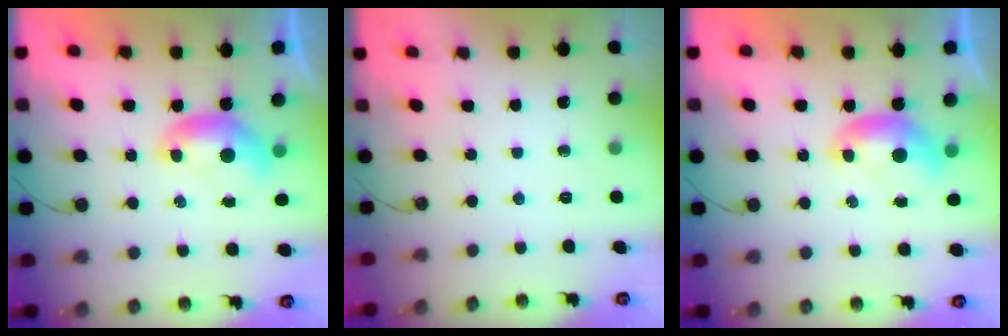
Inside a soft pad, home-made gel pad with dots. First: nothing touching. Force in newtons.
{"total": 0.0}
{"total": 0.0}